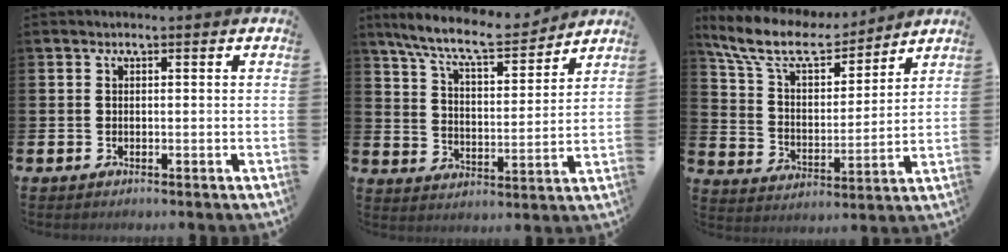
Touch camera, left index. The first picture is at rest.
{"total": 9.3, "force": [8.5, 1.4, 3.5], "torque": [-0.093, -0.054, 0.145]}
{"total": 10.5, "force": [9.1, 3.2, 4.2], "torque": [-0.115, -0.055, 0.160]}